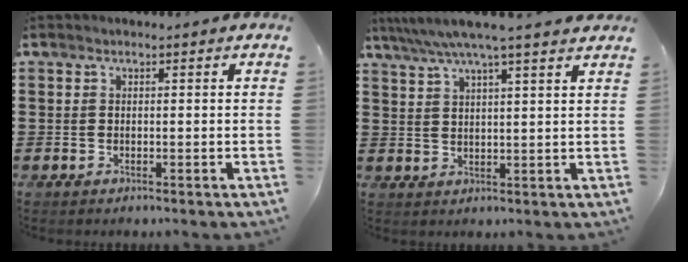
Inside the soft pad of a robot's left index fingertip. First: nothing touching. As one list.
[{"total": 5.6, "force": [4.5, -0.2, 3.2], "torque": [-0.076, -0.015, 0.078]}]